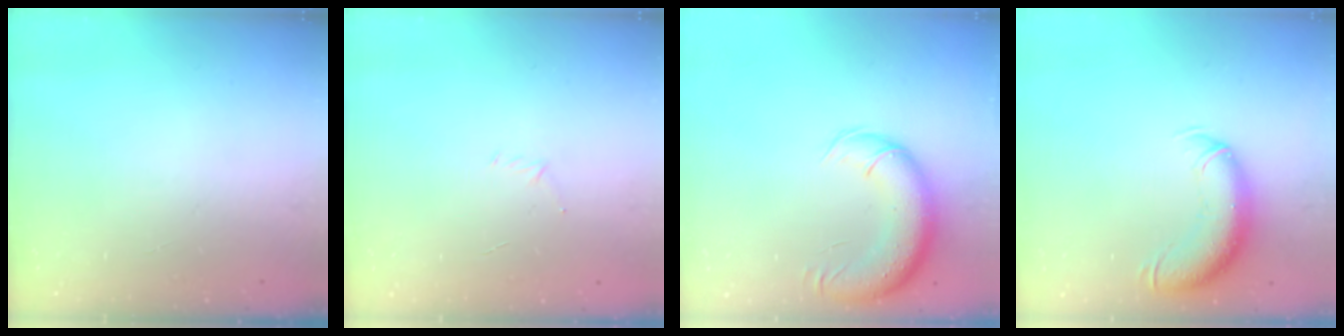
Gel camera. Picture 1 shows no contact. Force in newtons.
{"total": 2.9, "press": 2.8, "slide": 0.8}
{"total": 13.8, "press": 13.2, "slide": 4.1}
{"total": 12.5, "press": 12.2, "slide": 3.0}